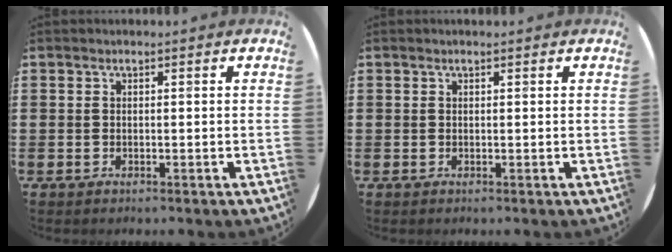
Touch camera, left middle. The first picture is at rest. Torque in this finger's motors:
{"motor_torque": [0.23, -0.06, -0.04, 0.02]}